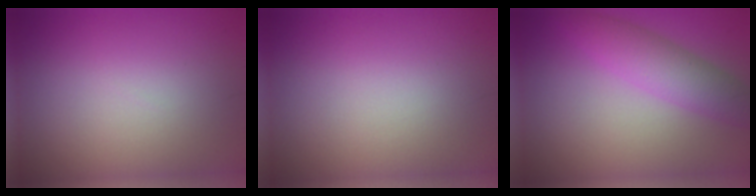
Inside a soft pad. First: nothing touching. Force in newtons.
{"total": 0.0}
{"total": 4.3, "press": 4.3, "slide": 0.1}